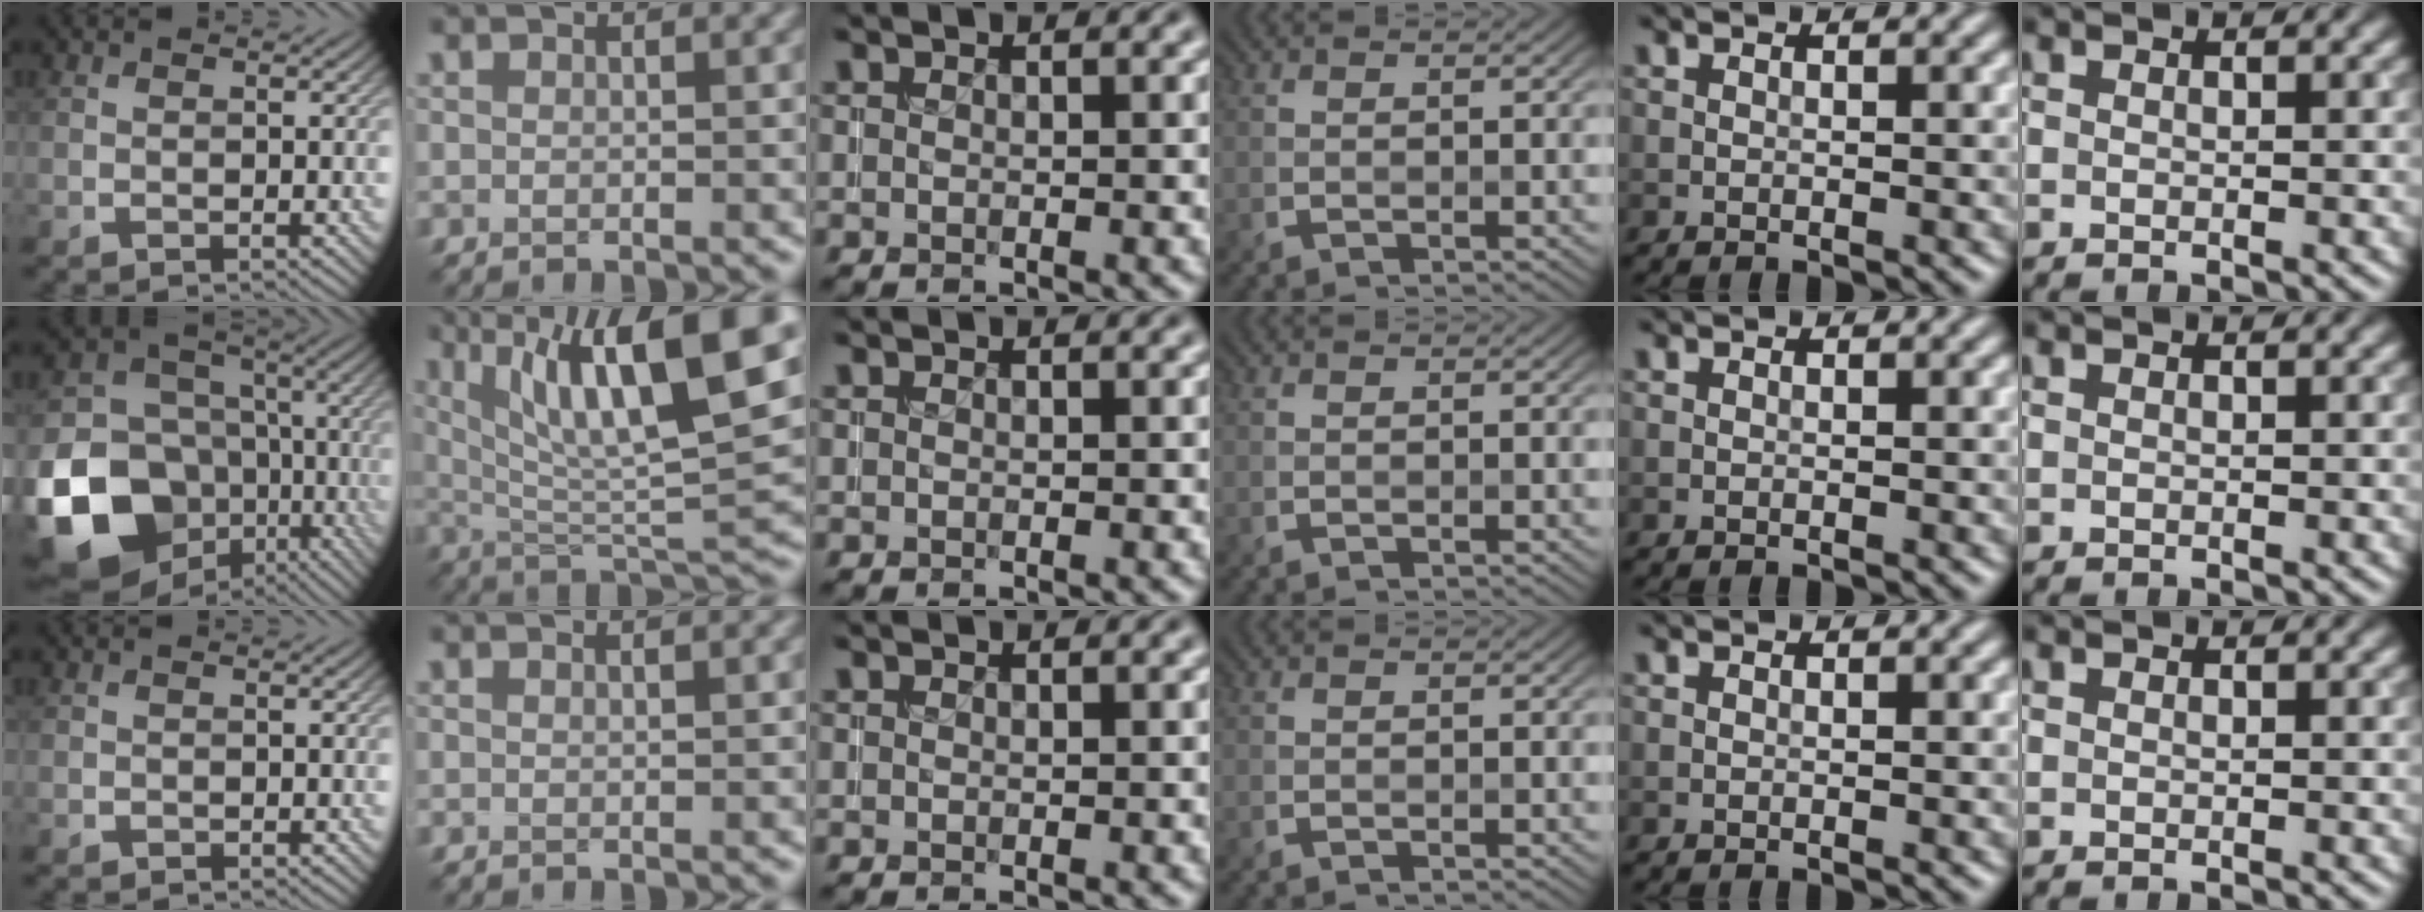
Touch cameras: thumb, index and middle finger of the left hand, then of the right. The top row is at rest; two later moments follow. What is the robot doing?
{"motion": "insert", "object": "coin"}